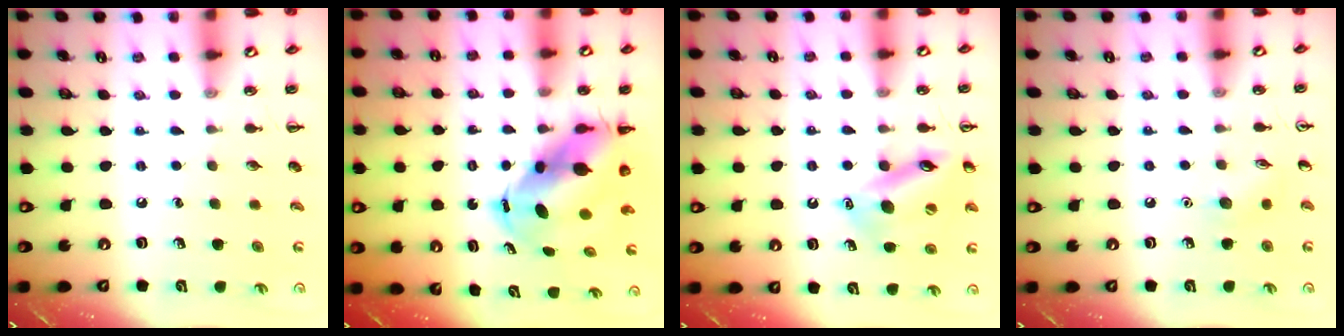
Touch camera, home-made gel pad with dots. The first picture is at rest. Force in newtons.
{"total": 9.5, "press": 9.1, "slide": 2.7}
{"total": 15.1, "press": 14.8, "slide": 2.8}
{"total": 5.9, "press": 5.7, "slide": 1.5}